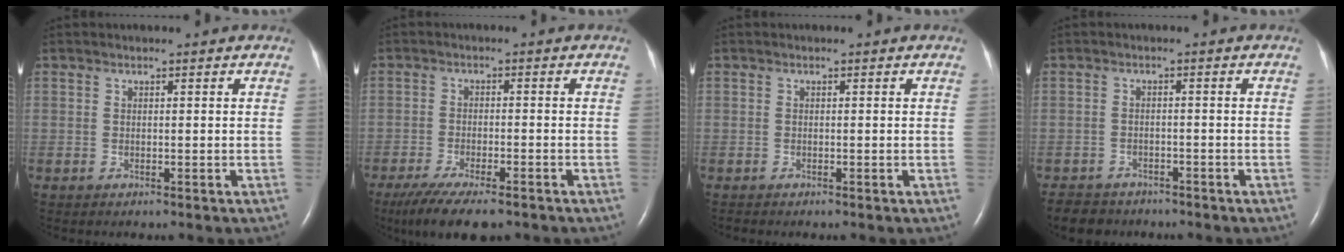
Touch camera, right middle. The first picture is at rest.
{"total": 11.1, "force": [-8.4, 2.6, 6.7], "torque": [-0.112, -0.021, -0.130]}
{"total": 0.0}
{"total": 6.1, "force": [-5.3, 2.9, 0.9], "torque": [-0.019, -0.006, -0.079]}